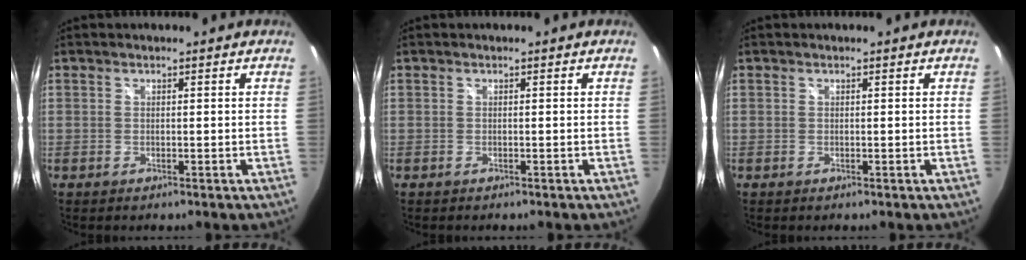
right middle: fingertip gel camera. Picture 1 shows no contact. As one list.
[{"total": 0.0}, {"total": 0.0}]